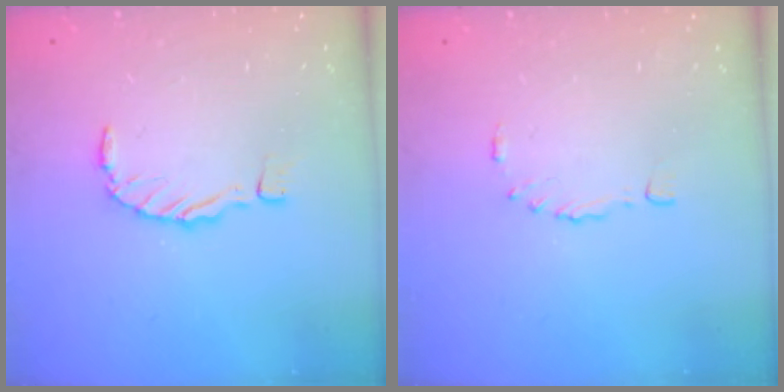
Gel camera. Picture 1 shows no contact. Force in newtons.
{"total": 4.2, "press": 4.1, "slide": 0.5}